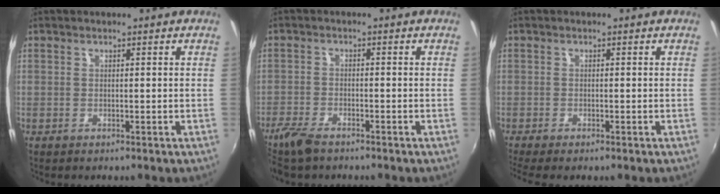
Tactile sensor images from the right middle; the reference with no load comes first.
{"total": 5.7, "force": [-4.5, 1.7, 2.9], "torque": [-0.081, -0.016, -0.091]}
{"total": 3.1, "force": [-2.4, 0.3, 1.9], "torque": [-0.041, -0.018, -0.043]}